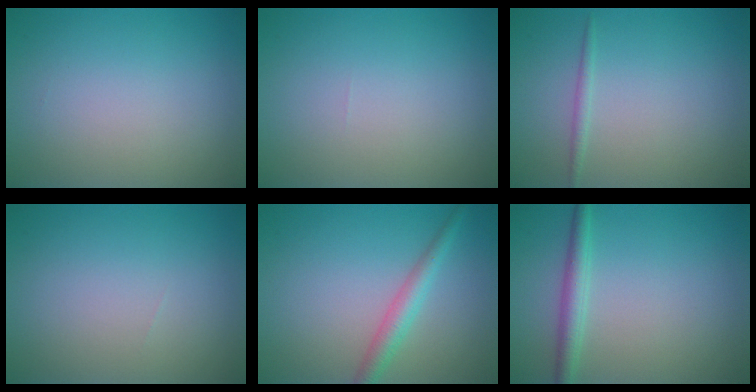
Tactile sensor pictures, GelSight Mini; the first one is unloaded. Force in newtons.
{"total": 0.0}
{"total": 0.8, "press": 0.8, "slide": 0.1}
{"total": 0.0}
{"total": 2.6, "press": 2.6, "slide": 0.0}
{"total": 2.3, "press": 2.3, "slide": 0.1}